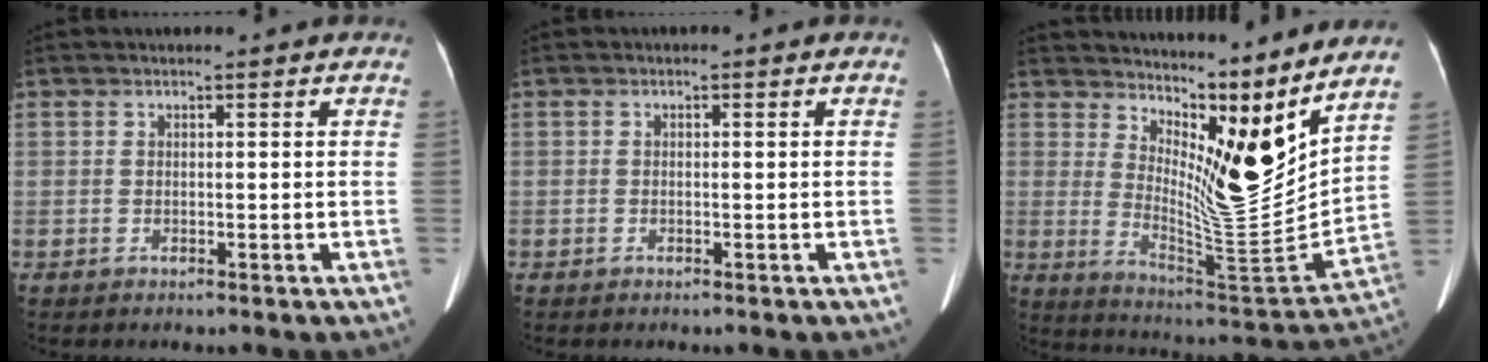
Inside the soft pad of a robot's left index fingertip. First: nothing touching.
{"total": 0.7, "force": [-0.4, 0.6, 0.0], "torque": [-0.003, 0.005, -0.009]}
{"total": 13.5, "force": [10.0, 2.1, 8.8], "torque": [-0.136, -0.034, 0.172]}